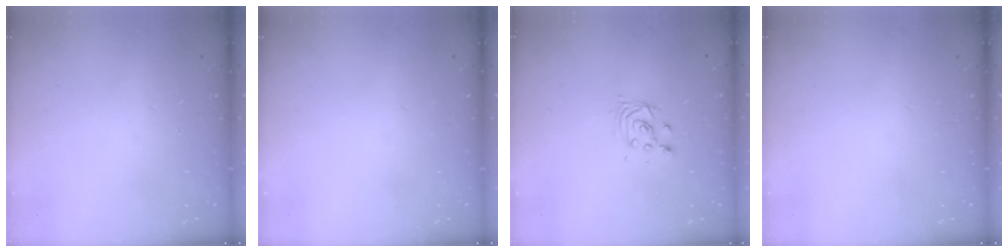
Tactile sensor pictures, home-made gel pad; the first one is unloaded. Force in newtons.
{"total": 0.0}
{"total": 3.1, "press": 3.1, "slide": 0.2}
{"total": 0.0}